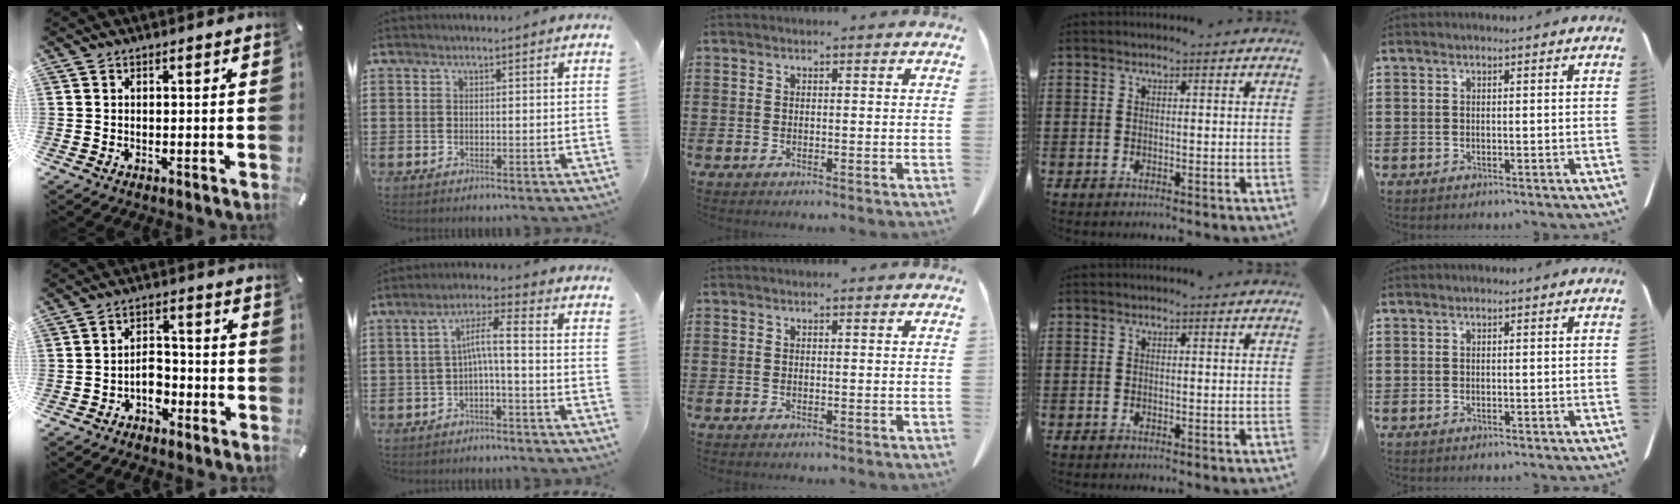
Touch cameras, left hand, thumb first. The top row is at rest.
{"thumb": {"total": 5.4, "force": [-2.7, 3.7, 2.8], "torque": [-0.045, 0.016, -0.046]}, "index": {"total": 5.2, "force": [-1.1, 1.1, 4.9], "torque": [-0.098, 0.015, -0.027]}}